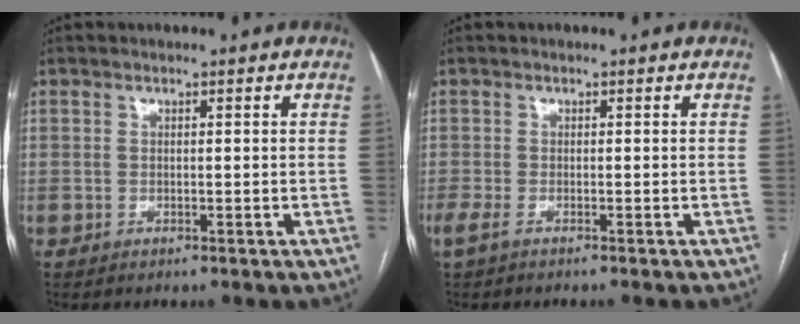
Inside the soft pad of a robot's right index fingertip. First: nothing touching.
{"total": 2.2, "force": [-1.7, 0.2, 1.4], "torque": [-0.022, -0.005, -0.025]}